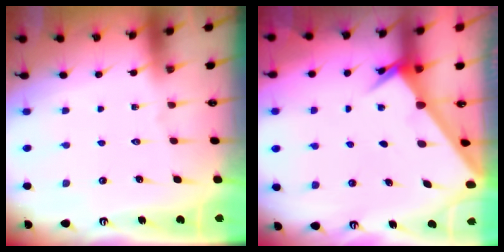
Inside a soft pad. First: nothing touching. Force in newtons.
{"total": 2.6, "press": 2.6, "slide": 0.3}